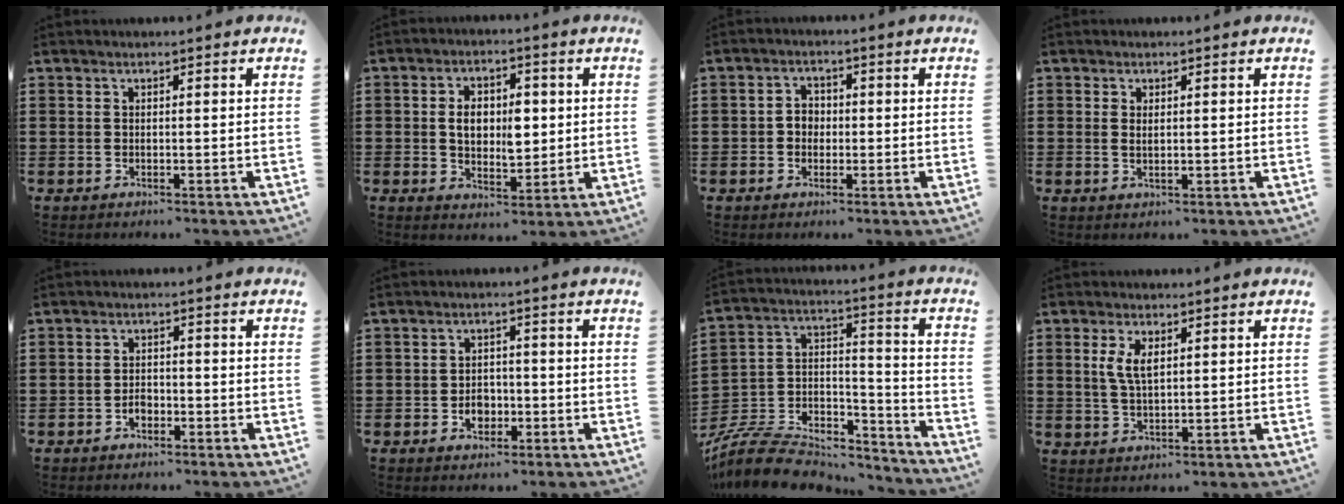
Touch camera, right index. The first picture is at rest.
{"total": 7.1, "force": [0.7, 4.2, 5.7], "torque": [-0.093, 0.006, 0.005]}
{"total": 2.5, "force": [-0.6, 2.1, 1.1], "torque": [-0.028, 0.008, -0.015]}
{"total": 1.2, "force": [0.4, 0.5, 1.1], "torque": [-0.021, 0.004, 0.006]}
{"total": 2.0, "force": [-1.1, 1.3, 1.1], "torque": [-0.025, -0.001, -0.021]}
{"total": 3.2, "force": [-1.0, 2.5, 1.7], "torque": [-0.030, -0.002, -0.022]}
{"total": 9.9, "force": [-8.2, 4.1, 3.6], "torque": [-0.080, 0.019, -0.160]}
{"total": 4.5, "force": [1.3, 2.0, 3.8], "torque": [-0.081, 0.007, 0.022]}